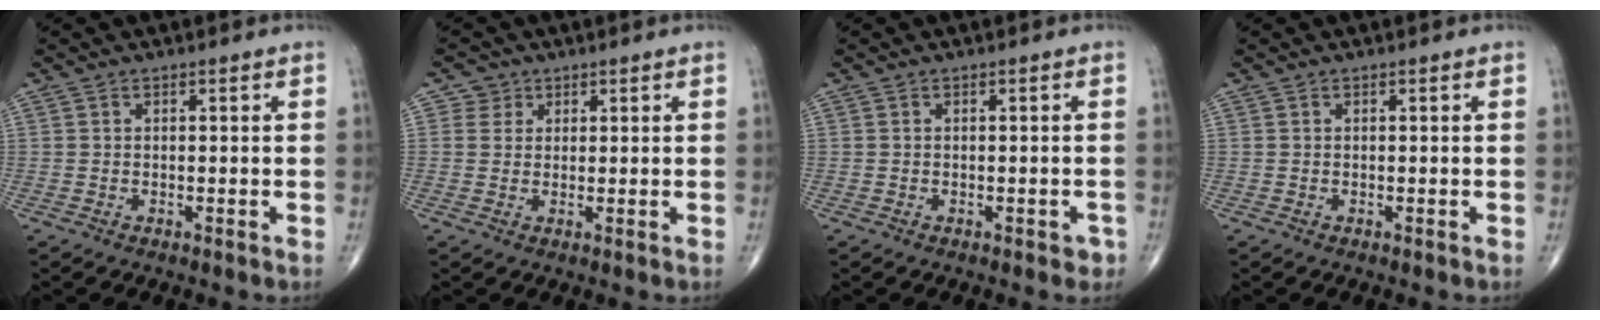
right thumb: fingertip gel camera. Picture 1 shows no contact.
{"total": 2.6, "force": [1.1, 2.3, -0.1], "torque": [0.022, -0.003, 0.010]}
{"total": 1.4, "force": [-0.8, 0.8, 0.9], "torque": [-0.002, 0.004, -0.009]}
{"total": 0.0}